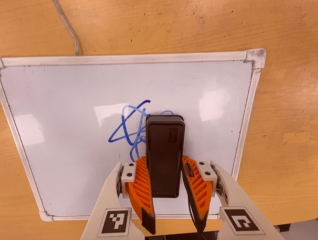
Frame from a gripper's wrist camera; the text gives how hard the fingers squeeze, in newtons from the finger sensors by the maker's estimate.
{"total": 9.6, "left": 9.0, "right": 10.1}